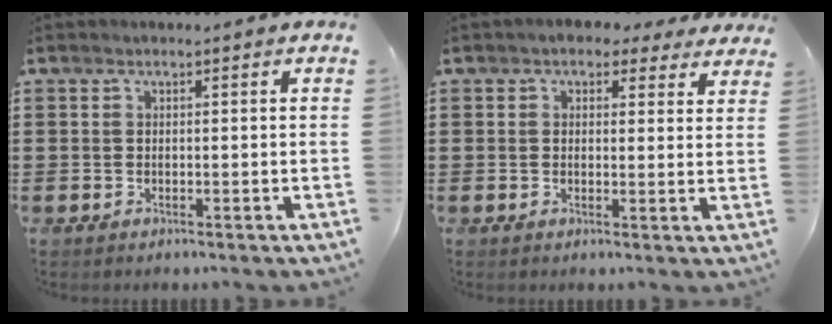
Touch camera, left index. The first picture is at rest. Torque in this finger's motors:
{"motor_torque": [1.10, -1.04, 0.37, 0.04]}